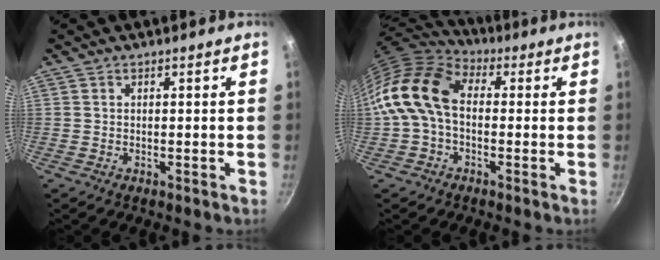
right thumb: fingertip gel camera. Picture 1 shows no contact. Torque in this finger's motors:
{"motor_torque": [0.25, 1.14, 0.86, -0.80, 0.23]}